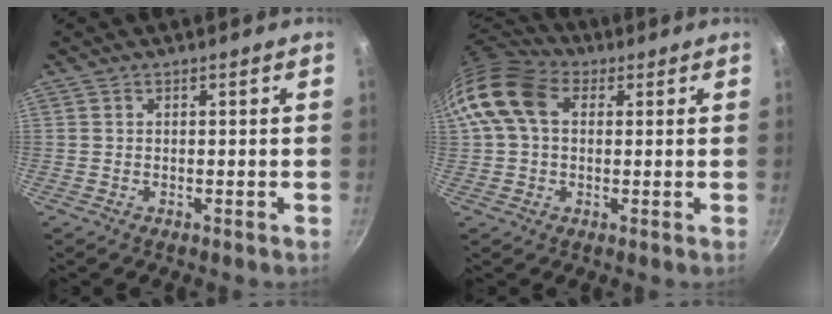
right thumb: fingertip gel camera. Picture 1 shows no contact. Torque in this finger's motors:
{"motor_torque": [1.64, 1.88, 1.49, -0.17, 0.10]}